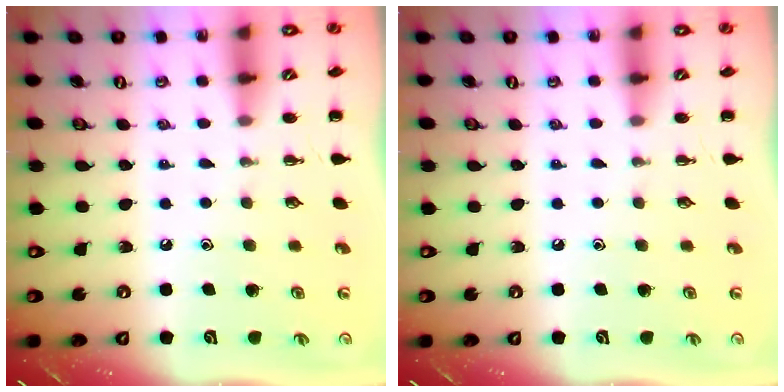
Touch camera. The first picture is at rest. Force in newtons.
{"total": 0.0}